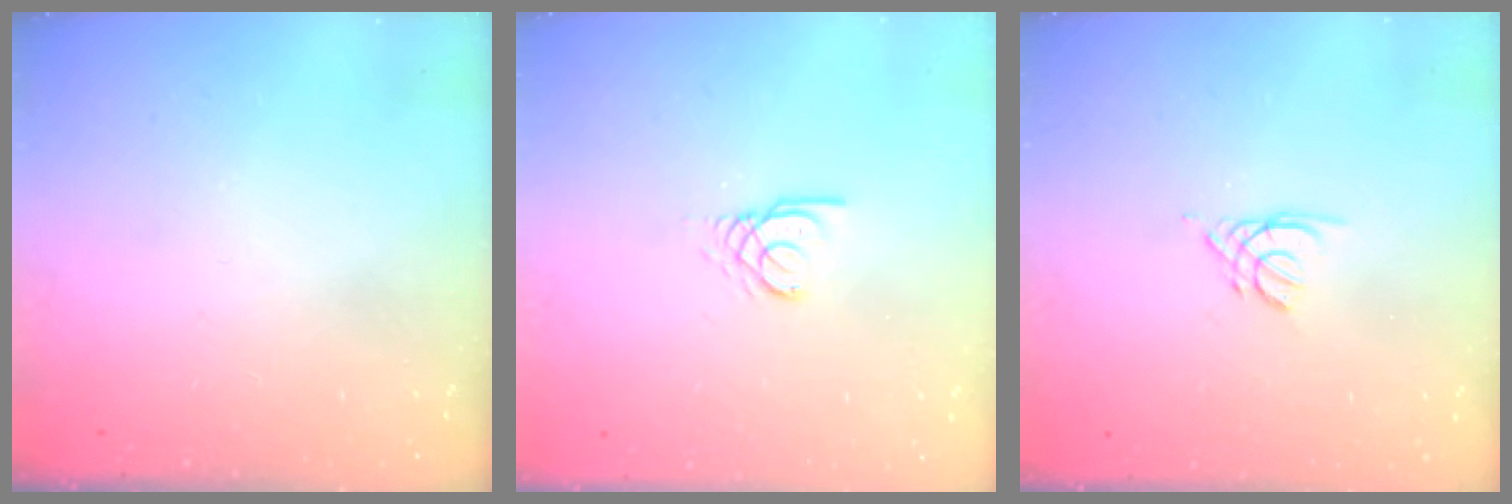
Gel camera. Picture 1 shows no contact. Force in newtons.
{"total": 2.4, "press": 2.4, "slide": 0.4}
{"total": 2.2, "press": 2.2, "slide": 0.4}